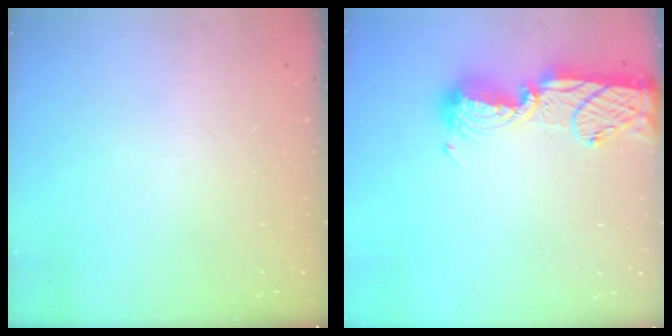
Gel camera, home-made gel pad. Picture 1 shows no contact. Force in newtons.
{"total": 15.3, "press": 14.8, "slide": 4.0}